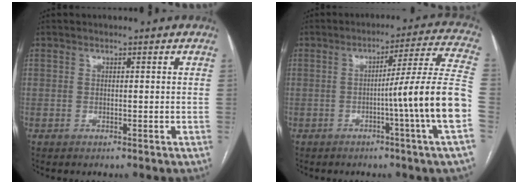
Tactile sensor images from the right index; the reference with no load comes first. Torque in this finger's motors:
{"motor_torque": [1.23, -0.66, 0.77, 0.15]}